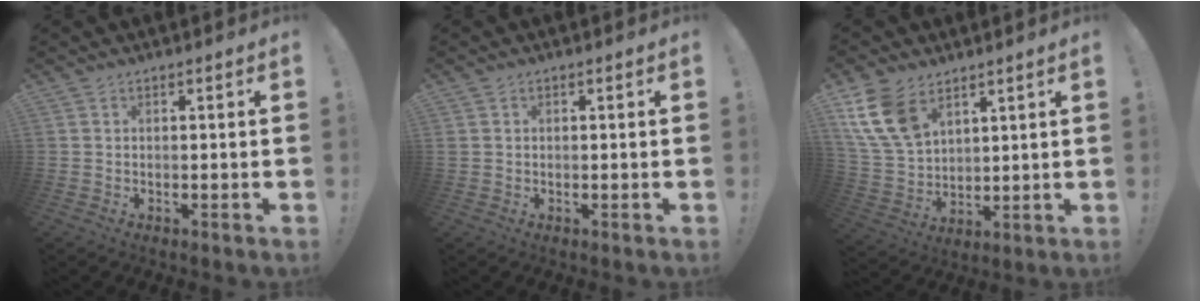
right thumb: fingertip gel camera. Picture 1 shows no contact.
{"total": 0.8, "force": [0.2, 0.8, -0.1], "torque": [0.001, 0.005, 0.004]}
{"total": 14.8, "force": [8.0, 9.6, 7.9], "torque": [-0.164, -0.033, 0.159]}